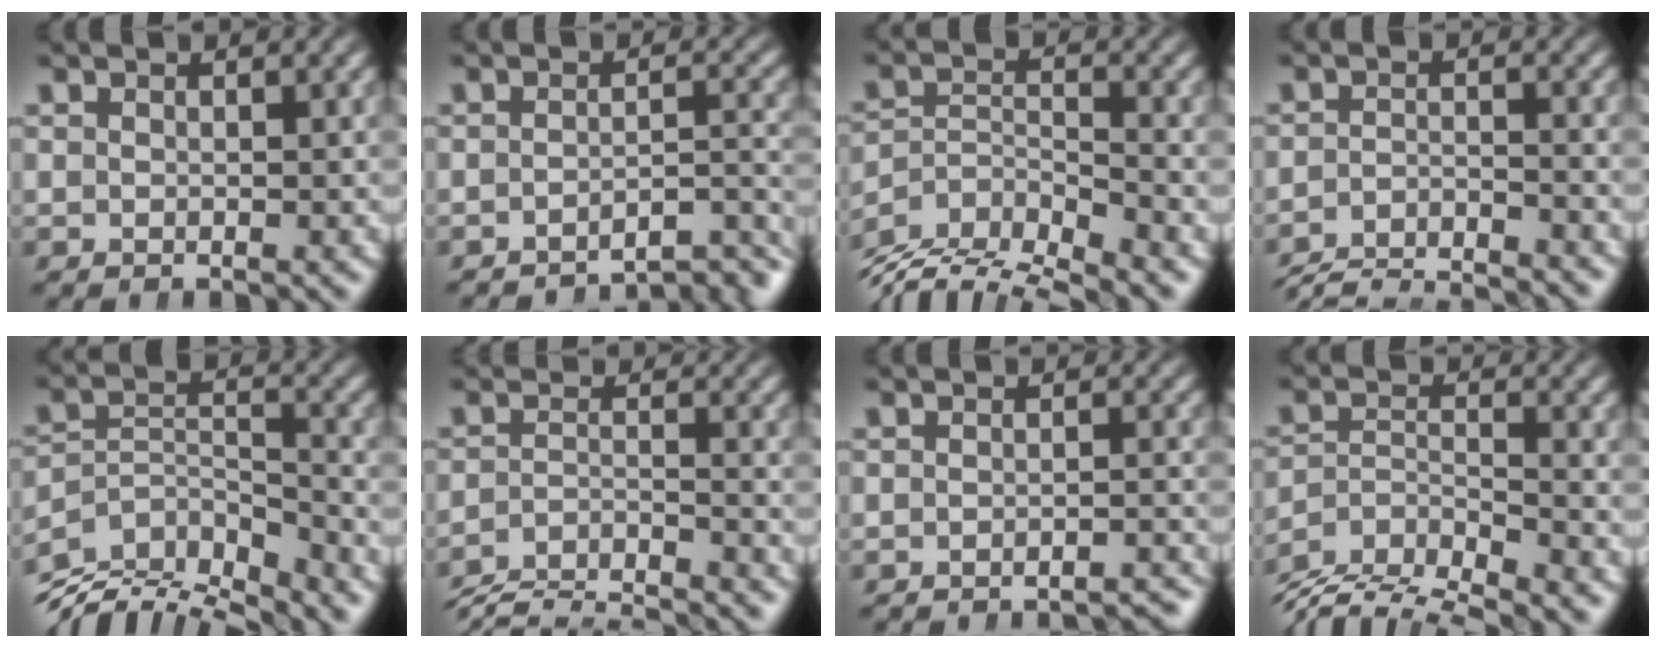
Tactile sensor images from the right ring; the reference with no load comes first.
{"total": 5.6, "force": [-4.9, 1.2, 2.3], "torque": [-0.017, -0.008, -0.080]}
{"total": 9.5, "force": [-4.7, 6.3, 5.3], "torque": [-0.109, -0.045, -0.073]}
{"total": 8.8, "force": [-8.4, 1.9, 1.6], "torque": [-0.010, -0.021, -0.134]}
{"total": 10.6, "force": [-5.5, 6.8, 5.9], "torque": [-0.106, -0.039, -0.084]}
{"total": 9.2, "force": [-8.3, 3.0, 2.7], "torque": [-0.040, -0.034, -0.127]}
{"total": 3.6, "force": [-3.6, 0.5, 0.4], "torque": [-0.008, -0.008, -0.058]}
{"total": 8.6, "force": [-4.5, 5.7, 4.5], "torque": [-0.094, -0.037, -0.077]}